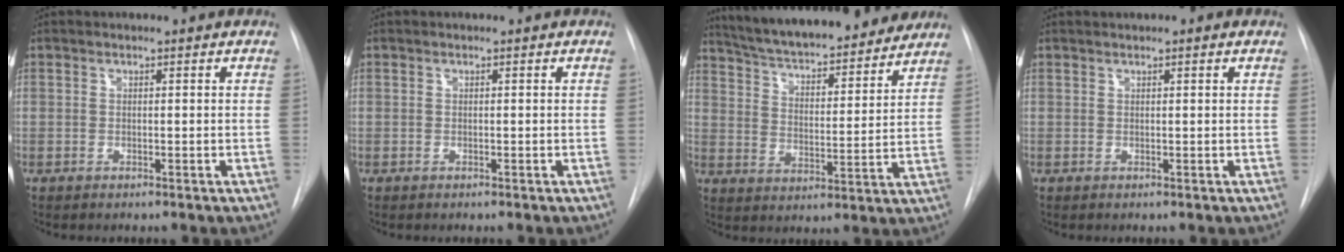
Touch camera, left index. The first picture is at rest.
{"total": 0.0}
{"total": 22.6, "force": [20.1, 4.2, 9.5], "torque": [-0.159, -0.003, 0.285]}
{"total": 1.6, "force": [1.1, 0.1, 1.1], "torque": [-0.014, 0.016, 0.014]}